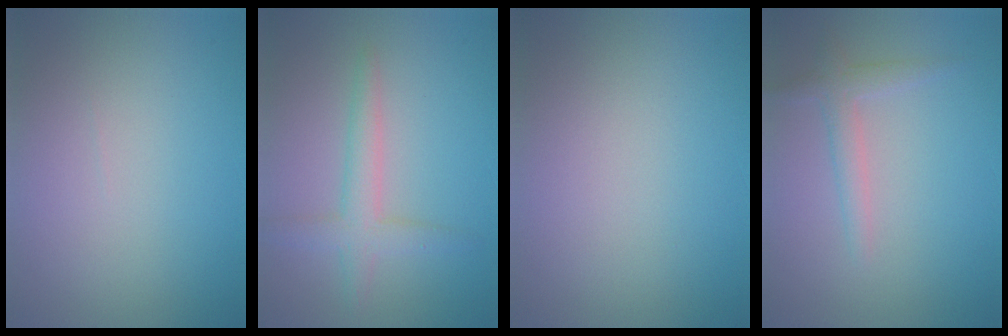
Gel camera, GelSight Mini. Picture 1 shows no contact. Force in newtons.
{"total": 2.9, "press": 2.9, "slide": 0.2}
{"total": 0.0}
{"total": 2.0, "press": 2.0, "slide": 0.2}